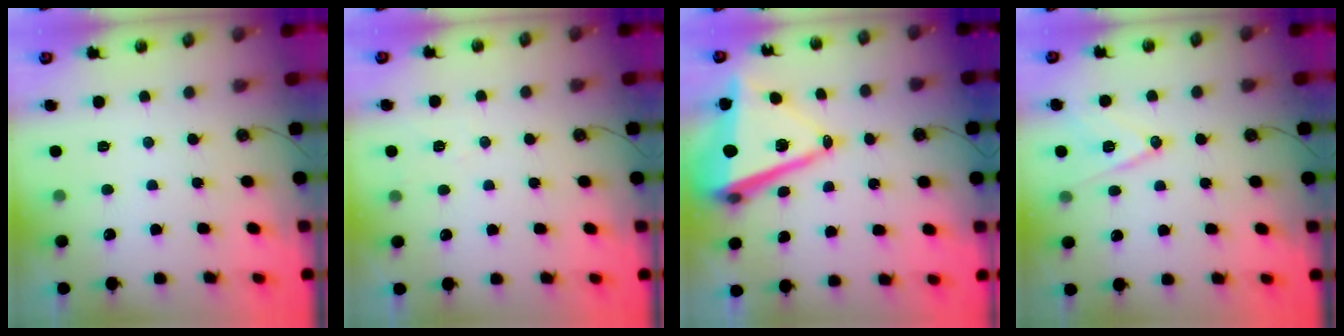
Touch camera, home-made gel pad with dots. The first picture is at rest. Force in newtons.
{"total": 7.3, "press": 5.8, "slide": 4.4}
{"total": 13.7, "press": 13.5, "slide": 2.5}
{"total": 12.4, "press": 12.0, "slide": 3.3}